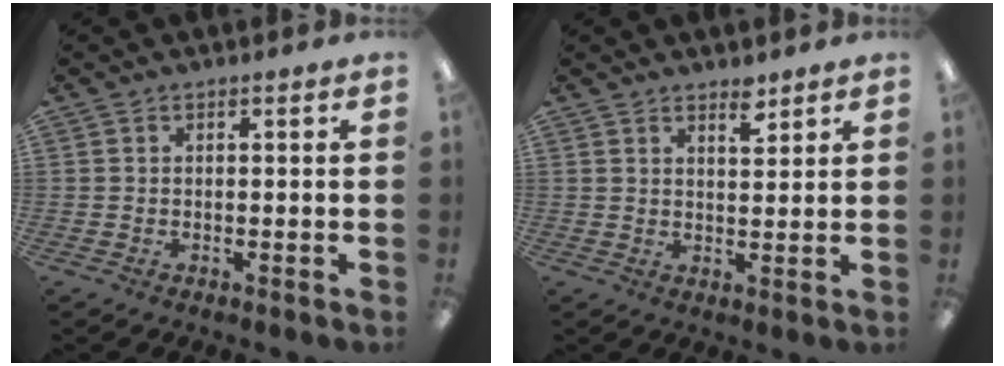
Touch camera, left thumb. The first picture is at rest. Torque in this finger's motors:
{"motor_torque": [-0.36, -0.32, -0.66, 0.14, 0.06]}